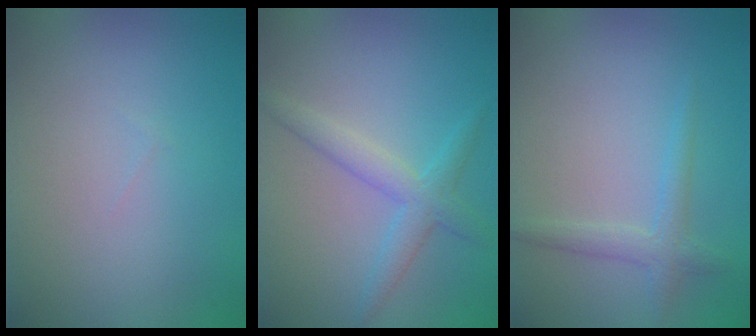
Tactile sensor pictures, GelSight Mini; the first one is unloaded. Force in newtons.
{"total": 2.9, "press": 2.9, "slide": 0.1}
{"total": 1.8, "press": 1.8, "slide": 0.0}